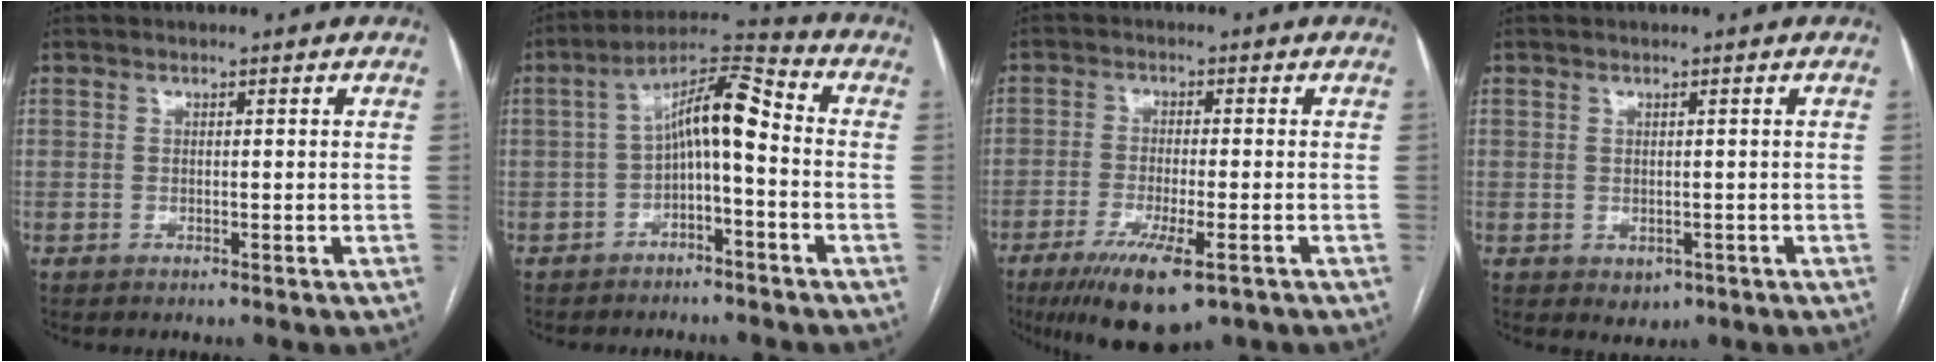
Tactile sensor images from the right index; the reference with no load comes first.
{"total": 9.4, "force": [-0.9, 2.3, 9.1], "torque": [-0.153, 0.042, -0.017]}
{"total": 10.7, "force": [-6.3, 2.1, 8.3], "torque": [-0.144, -0.027, -0.097]}
{"total": 2.1, "force": [-0.6, 1.7, 1.0], "torque": [-0.010, -0.001, 0.004]}